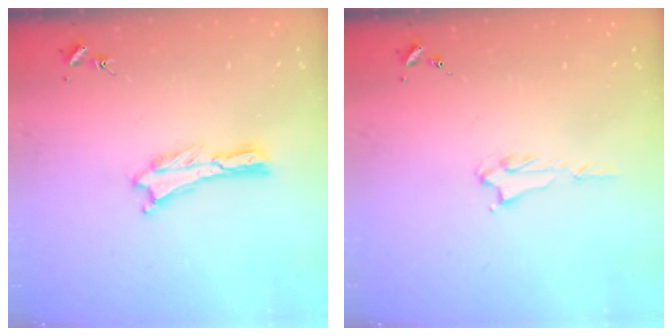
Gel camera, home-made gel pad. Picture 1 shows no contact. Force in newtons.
{"total": 2.2, "press": 2.2, "slide": 0.4}